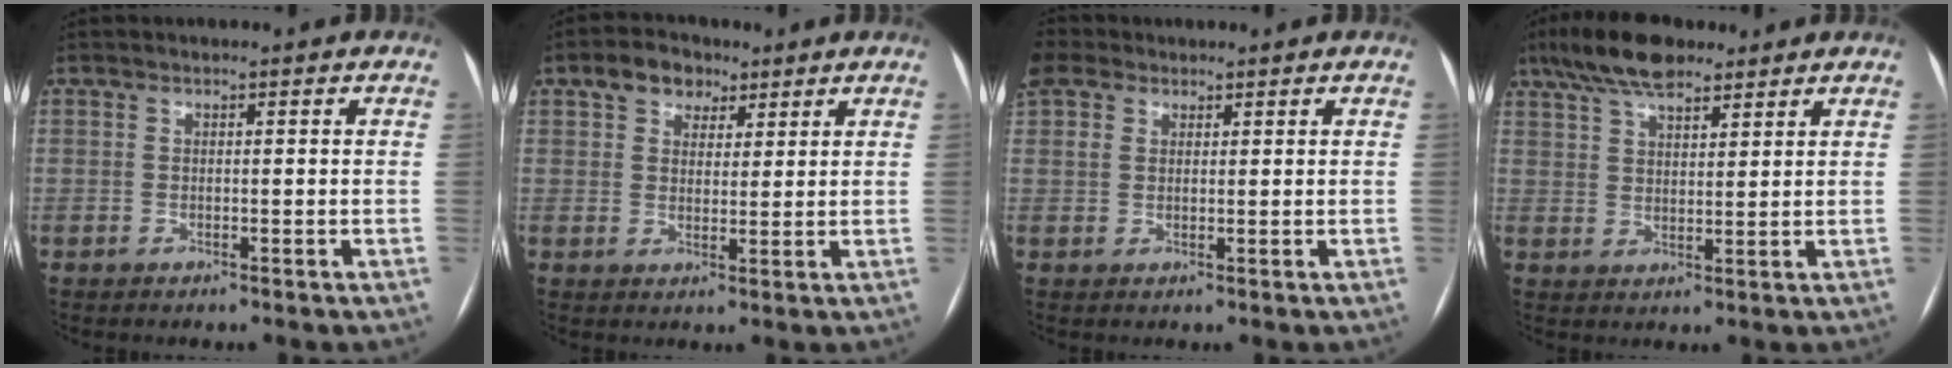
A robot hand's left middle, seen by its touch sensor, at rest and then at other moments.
{"total": 5.5, "force": [3.2, 3.8, 2.3], "torque": [-0.037, 0.018, 0.054]}
{"total": 3.1, "force": [2.2, 2.0, 1.1], "torque": [-0.037, 0.019, 0.052]}
{"total": 9.6, "force": [7.1, 3.2, 5.6], "torque": [-0.106, 0.023, 0.127]}